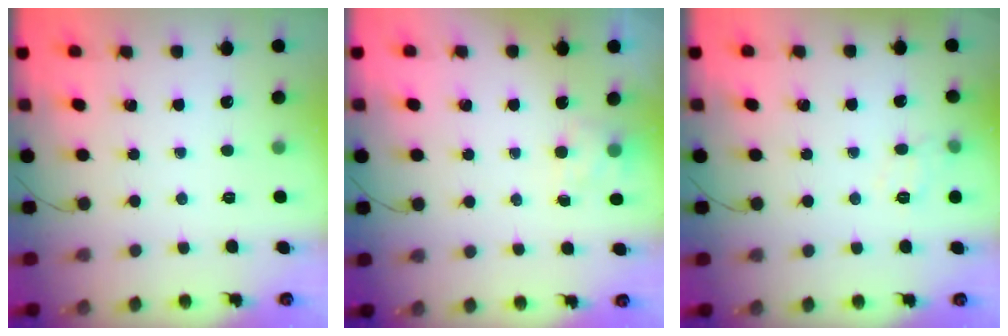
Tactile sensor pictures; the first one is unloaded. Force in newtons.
{"total": 3.6, "press": 3.4, "slide": 1.1}
{"total": 7.8, "press": 7.7, "slide": 1.3}